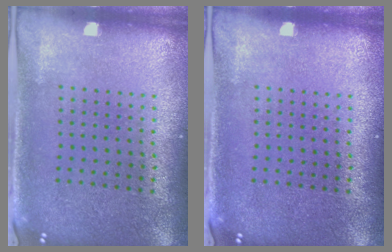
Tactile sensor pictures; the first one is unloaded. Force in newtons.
{"total": 0.0}